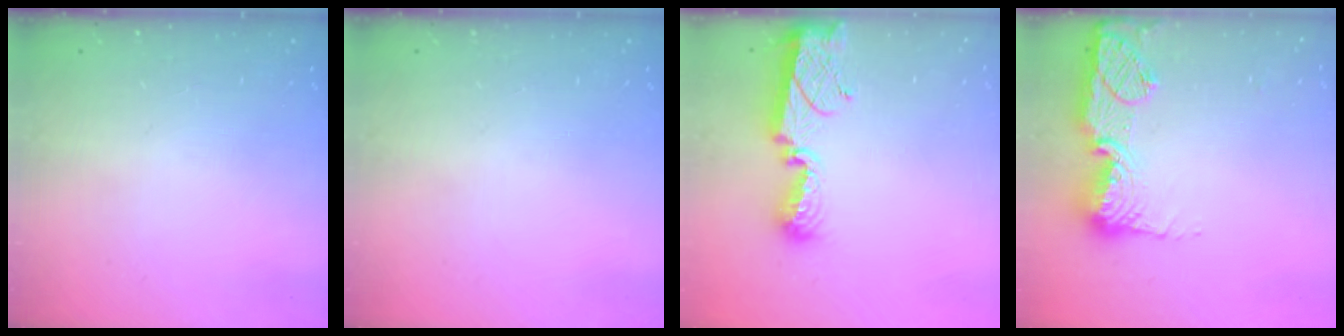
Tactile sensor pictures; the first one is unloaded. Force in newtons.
{"total": 0.0}
{"total": 9.8, "press": 9.8, "slide": 0.5}
{"total": 15.4, "press": 15.4, "slide": 1.2}